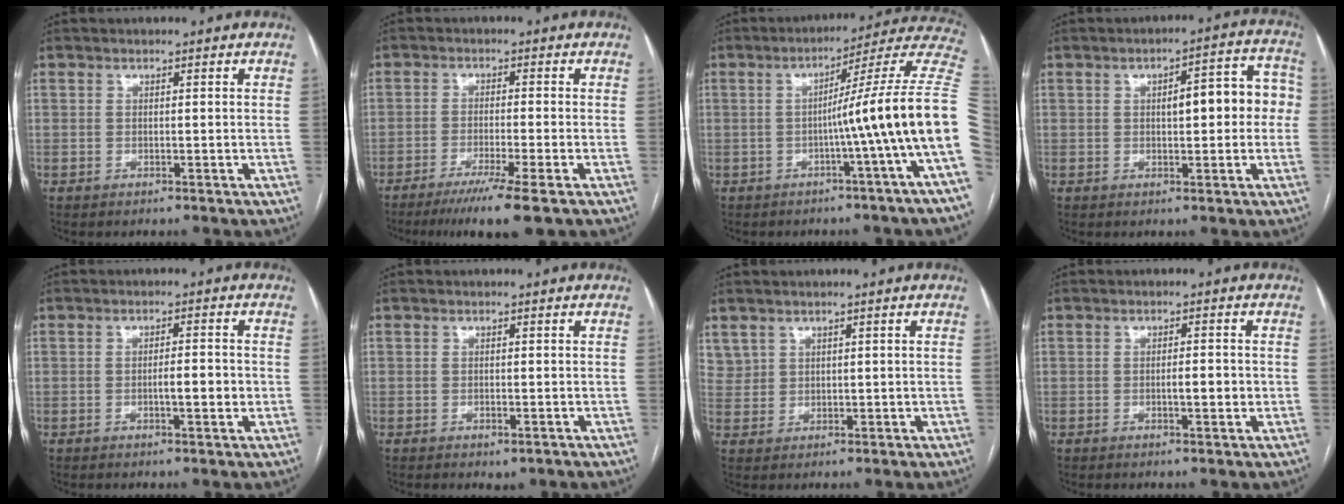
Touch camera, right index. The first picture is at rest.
{"total": 8.2, "force": [-5.5, -0.9, 6.0], "torque": [-0.092, -0.022, -0.088]}
{"total": 15.8, "force": [-2.3, -3.1, 15.4], "torque": [-0.175, 0.018, -0.046]}
{"total": 8.9, "force": [0.6, 2.9, 8.4], "torque": [-0.103, 0.037, 0.007]}
{"total": 3.7, "force": [-0.7, 0.6, 3.6], "torque": [-0.058, 0.000, -0.009]}
{"total": 1.4, "force": [-0.7, 0.7, 1.1], "torque": [-0.016, -0.002, -0.002]}
{"total": 2.9, "force": [2.0, 2.1, 0.3], "torque": [-0.001, 0.007, 0.045]}
{"total": 2.8, "force": [-0.5, 0.6, 2.7], "torque": [-0.045, 0.000, -0.007]}